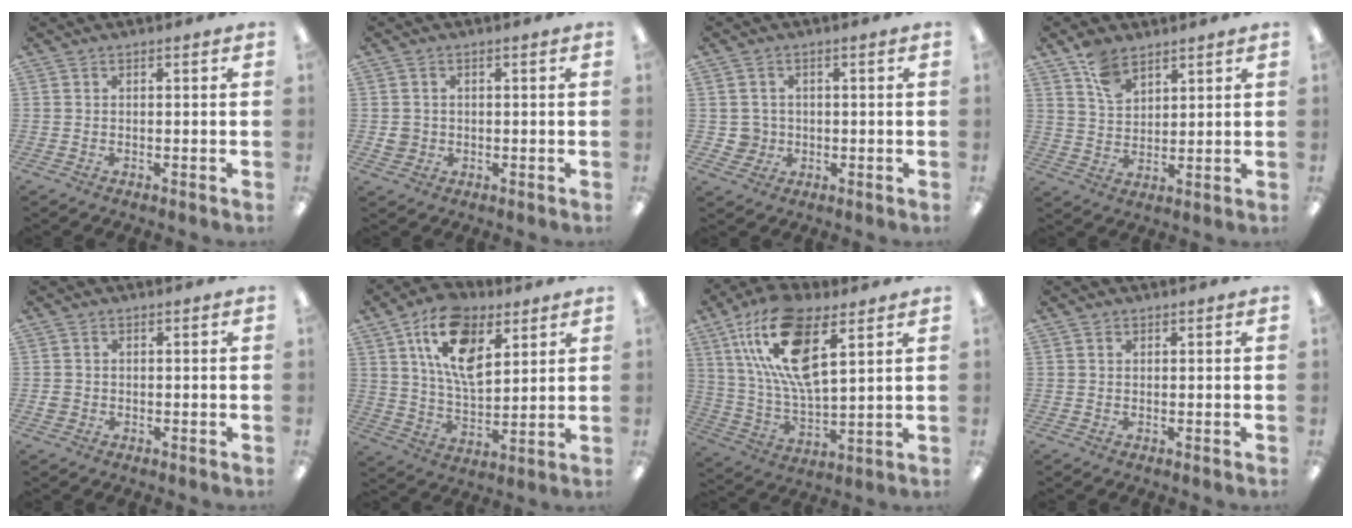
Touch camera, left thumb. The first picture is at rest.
{"total": 2.9, "force": [-0.1, 2.8, 0.9], "torque": [-0.009, 0.002, -0.003]}
{"total": 3.7, "force": [0.3, 3.7, 0.4], "torque": [-0.007, 0.005, 0.006]}
{"total": 7.8, "force": [5.5, 4.3, 3.3], "torque": [-0.067, -0.017, 0.105]}
{"total": 1.5, "force": [-0.2, 1.5, 0.4], "torque": [-0.007, 0.004, -0.006]}
{"total": 16.2, "force": [8.2, 9.0, 10.7], "torque": [-0.188, -0.013, 0.151]}
{"total": 19.7, "force": [10.2, 8.1, 14.7], "torque": [-0.305, -0.038, 0.173]}
{"total": 0.8, "force": [0.5, 0.5, 0.3], "torque": [-0.006, 0.003, 0.008]}